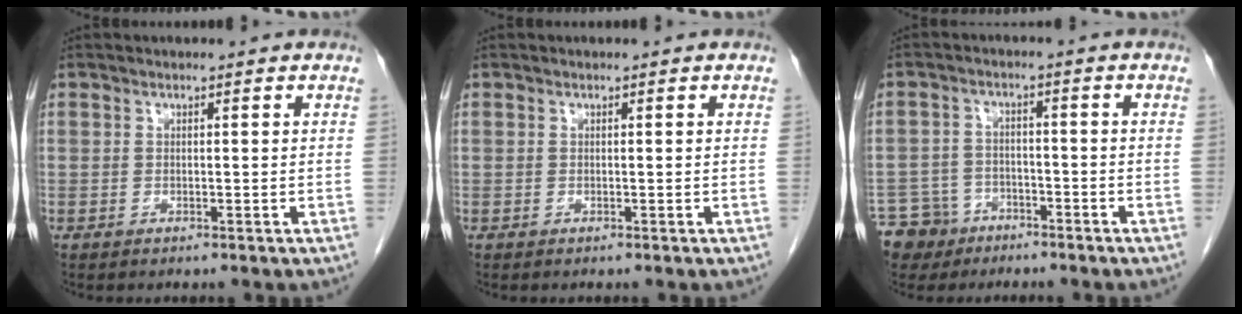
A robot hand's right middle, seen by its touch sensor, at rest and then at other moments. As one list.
[{"total": 0.0}, {"total": 6.7, "force": [-4.8, 4.8, 0.3], "torque": [-0.007, 0.003, -0.084]}]